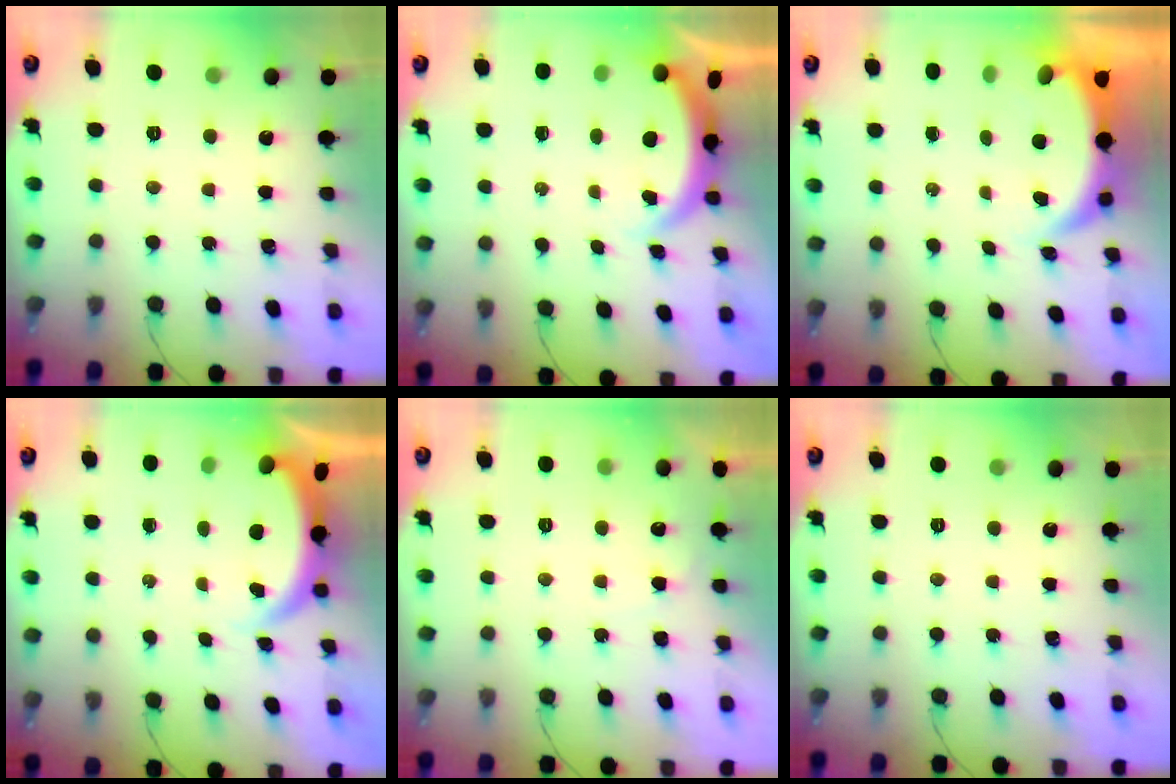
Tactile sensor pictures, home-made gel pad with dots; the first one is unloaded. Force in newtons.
{"total": 3.7, "press": 3.6, "slide": 0.6}
{"total": 5.7, "press": 5.6, "slide": 0.9}
{"total": 3.7, "press": 3.7, "slide": 0.2}
{"total": 4.3, "press": 4.2, "slide": 1.0}
{"total": 0.0}